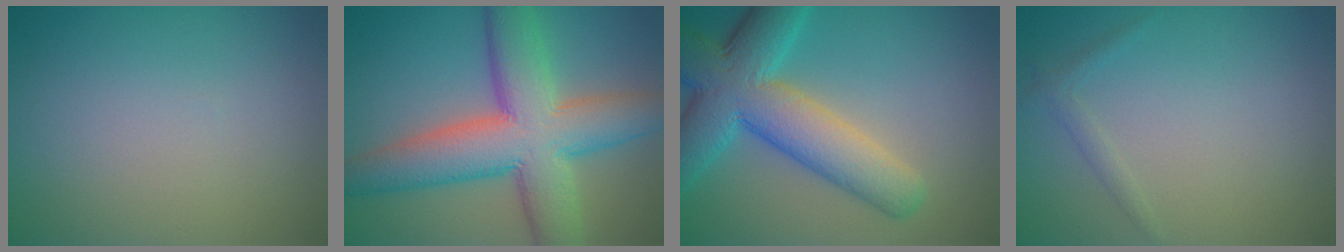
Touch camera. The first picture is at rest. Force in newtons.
{"total": 10.8, "press": 10.8, "slide": 0.6}
{"total": 9.5, "press": 9.5, "slide": 0.4}
{"total": 1.1, "press": 1.1, "slide": 0.1}